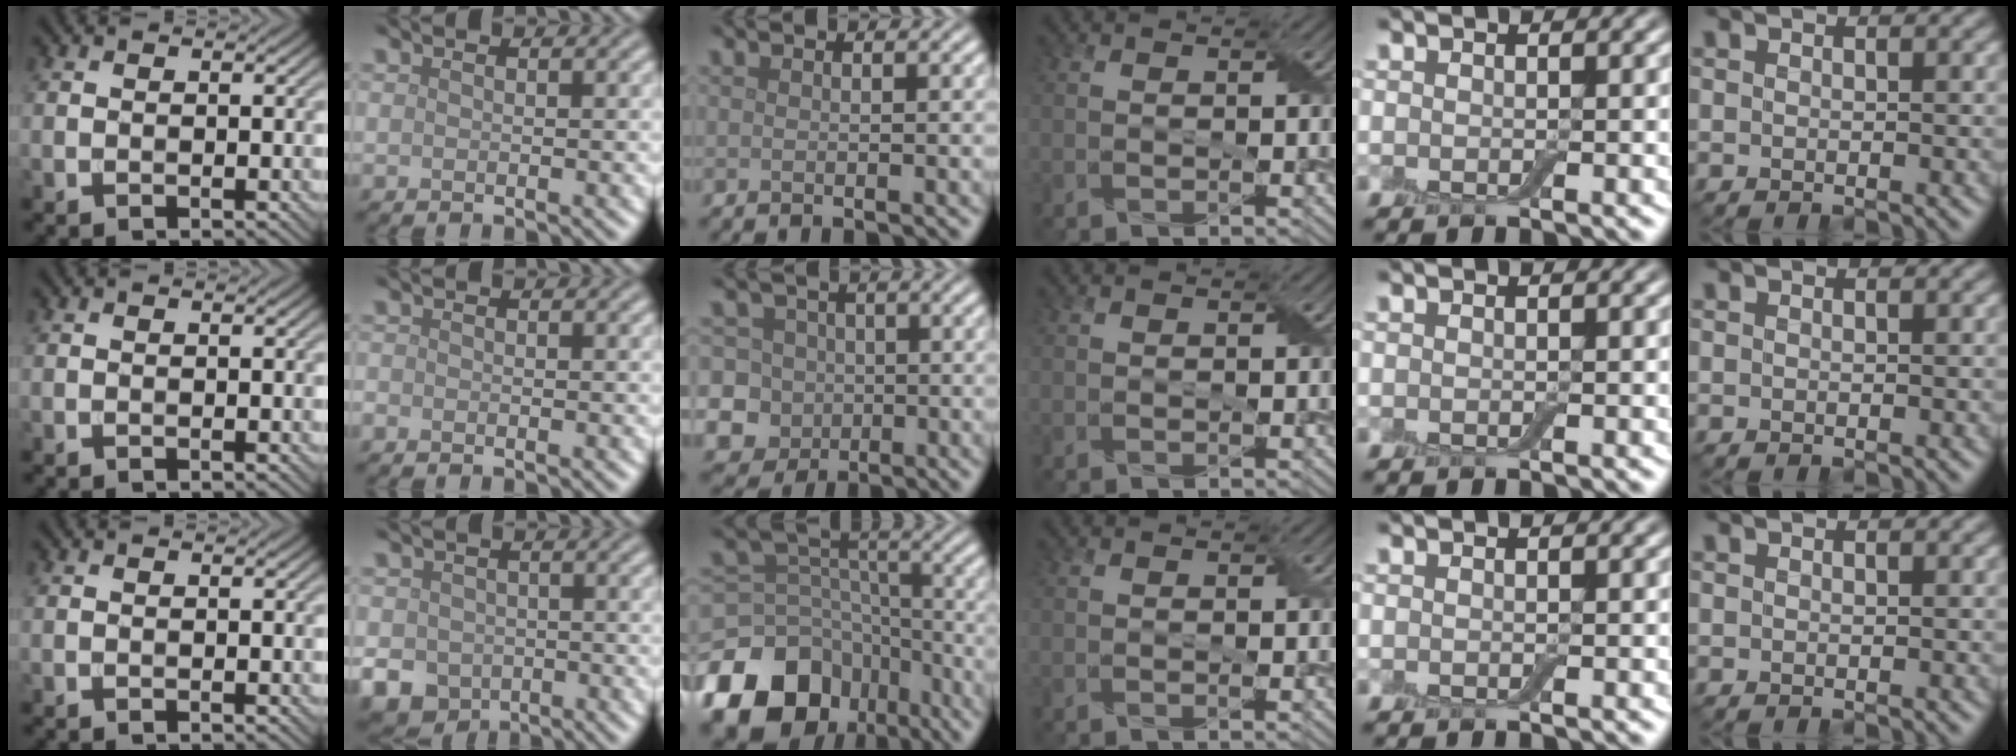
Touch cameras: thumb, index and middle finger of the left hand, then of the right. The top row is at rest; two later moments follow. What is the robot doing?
{"motion": "fold", "object": "aluminum foil"}